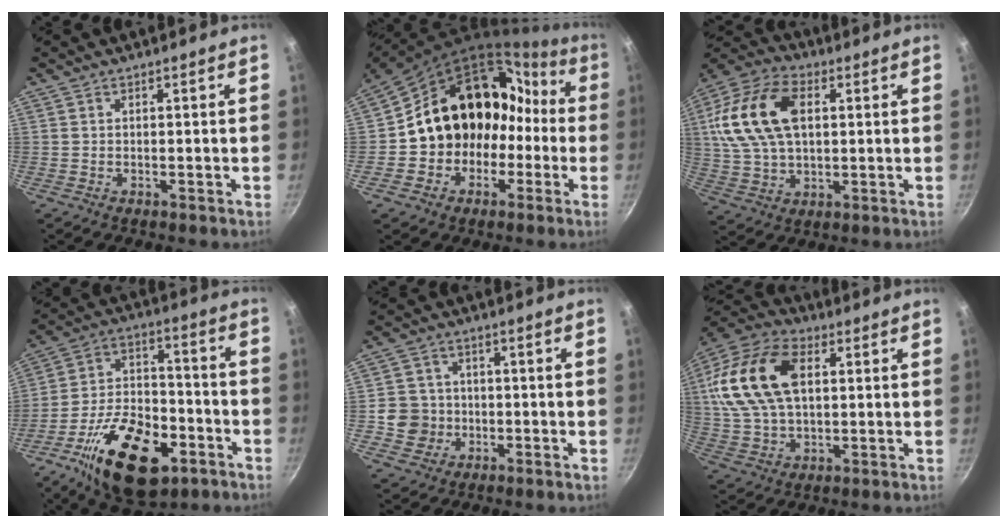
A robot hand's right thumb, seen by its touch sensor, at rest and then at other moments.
{"total": 21.1, "force": [-1.3, 17.8, 11.2], "torque": [-0.156, 0.079, -0.005]}
{"total": 18.4, "force": [3.8, 11.4, 13.9], "torque": [-0.260, 0.013, 0.064]}
{"total": 22.7, "force": [-10.4, 12.5, 15.9], "torque": [-0.243, 0.045, -0.167]}
{"total": 6.6, "force": [-1.2, 6.4, 1.3], "torque": [0.010, 0.021, -0.024]}
{"total": 20.3, "force": [4.3, 12.7, 15.3], "torque": [-0.289, 0.014, 0.072]}